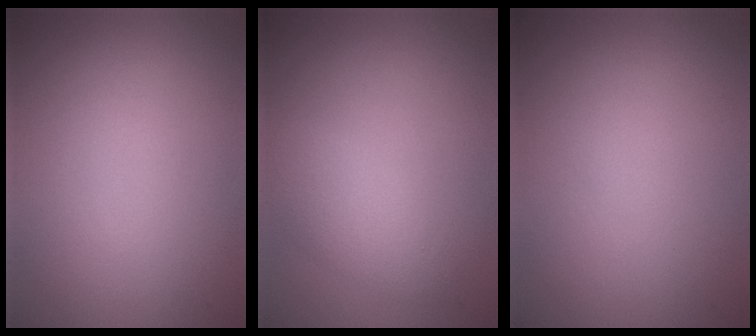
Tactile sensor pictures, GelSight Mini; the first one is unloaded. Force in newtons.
{"total": 3.0, "press": 3.0, "slide": 0.1}
{"total": 0.0}